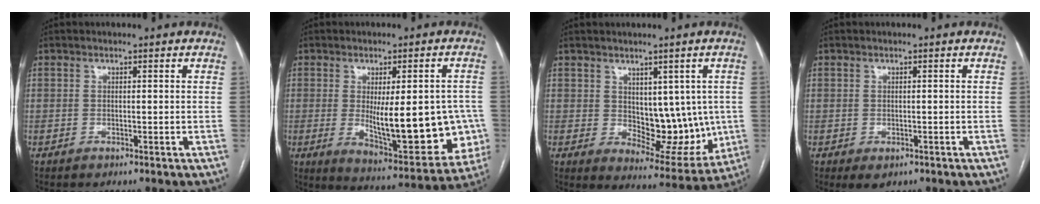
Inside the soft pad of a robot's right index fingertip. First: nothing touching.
{"total": 17.9, "force": [-1.9, 5.5, 17.0], "torque": [-0.197, -0.010, -0.001]}
{"total": 11.2, "force": [0.6, 6.3, 9.2], "torque": [-0.106, -0.004, 0.031]}
{"total": 2.1, "force": [-1.0, 1.3, 1.2], "torque": [-0.014, -0.002, -0.003]}